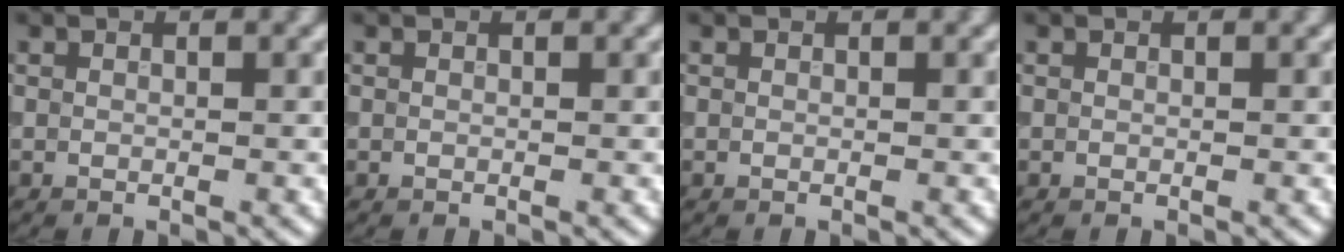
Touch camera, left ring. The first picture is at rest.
{"total": 0.0}
{"total": 0.0}
{"total": 0.0}